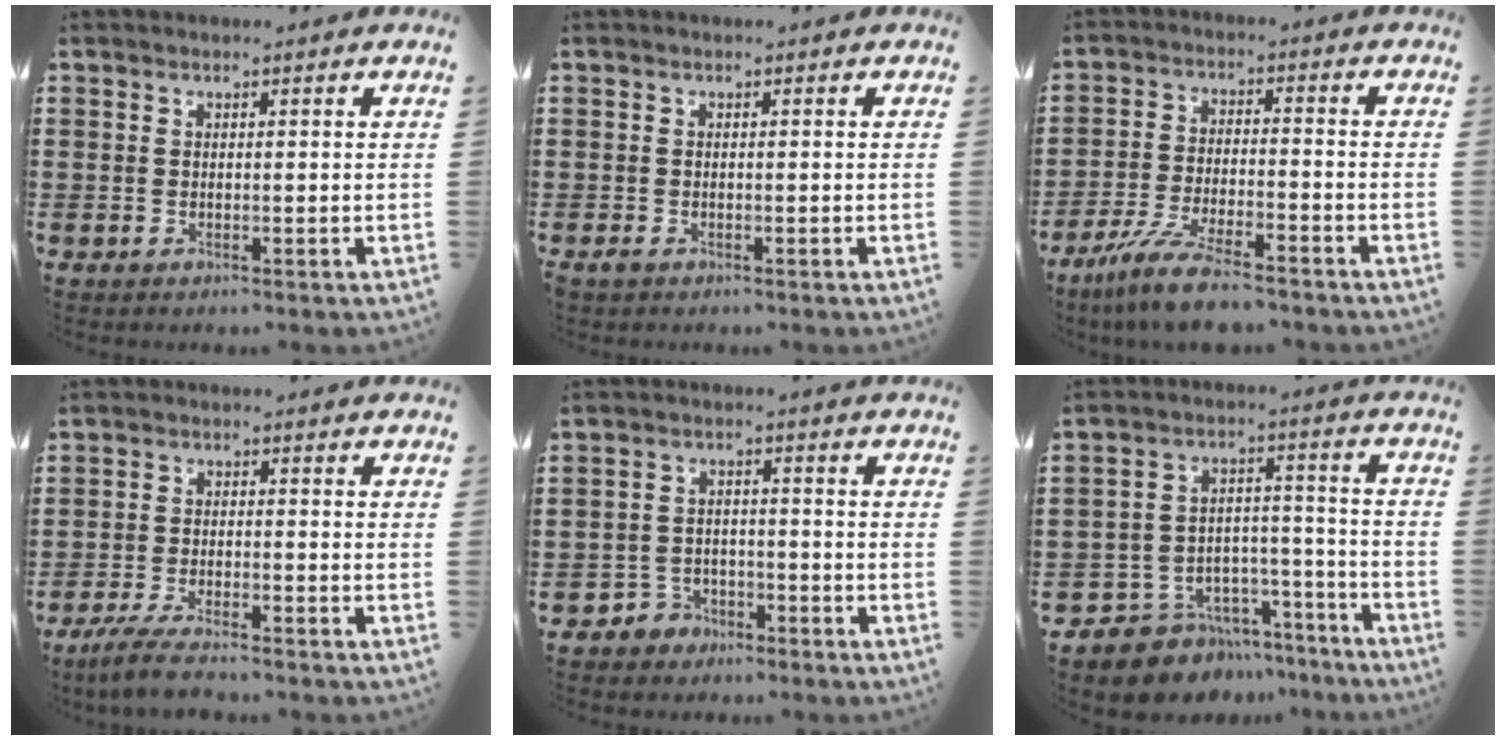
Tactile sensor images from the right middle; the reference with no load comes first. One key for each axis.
{"total": 0.7, "fx": -0.6, "fy": 0.4, "fz": 0.3, "tx": -0.007, "ty": -0.002, "tz": -0.012}
{"total": 7.8, "fx": -6.5, "fy": 0.8, "fz": 4.2, "tx": -0.097, "ty": -0.008, "tz": -0.126}
{"total": 4.2, "fx": -3.8, "fy": 0.3, "fz": 1.9, "tx": -0.046, "ty": -0.008, "tz": -0.076}
{"total": 3.1, "fx": -2.8, "fy": 1.3, "fz": 0.0, "tx": -0.012, "ty": 0.002, "tz": -0.061}
{"total": 7.0, "fx": -6.3, "fy": 3.0, "fz": -0.1, "tx": 0.001, "ty": 0.020, "tz": -0.119}